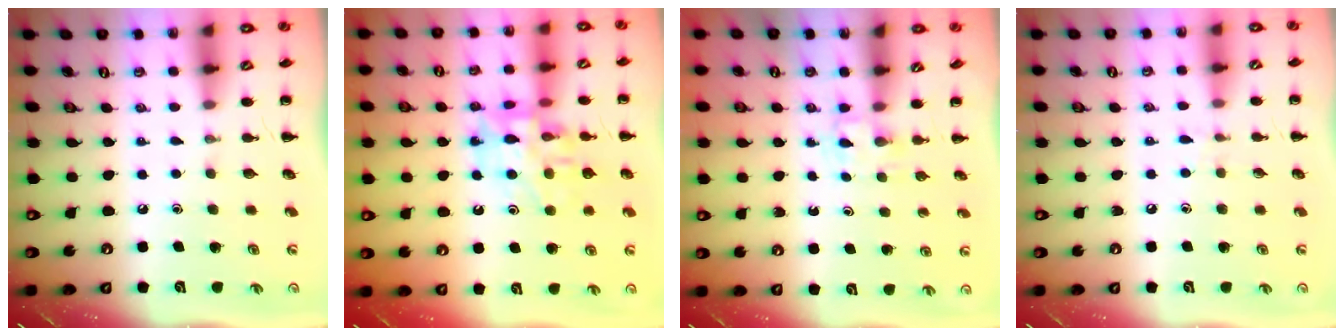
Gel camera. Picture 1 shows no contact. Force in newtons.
{"total": 13.4, "press": 13.3, "slide": 2.0}
{"total": 2.6, "press": 2.4, "slide": 1.0}
{"total": 5.0, "press": 4.6, "slide": 1.9}